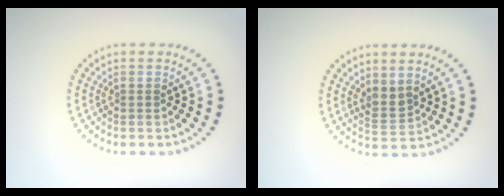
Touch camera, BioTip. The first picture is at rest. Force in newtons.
{"total": 1.9, "press": 1.6, "slide": 1.1}